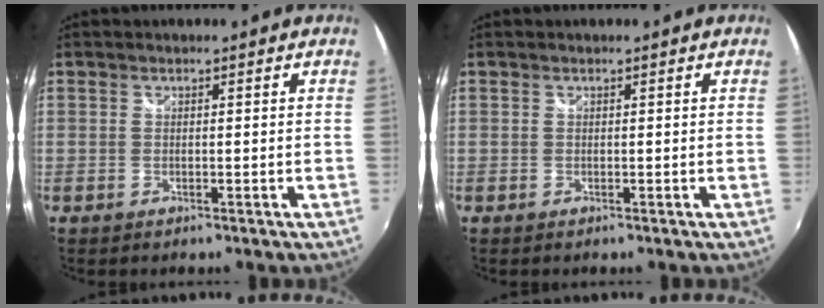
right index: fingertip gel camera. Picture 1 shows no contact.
{"total": 0.0}